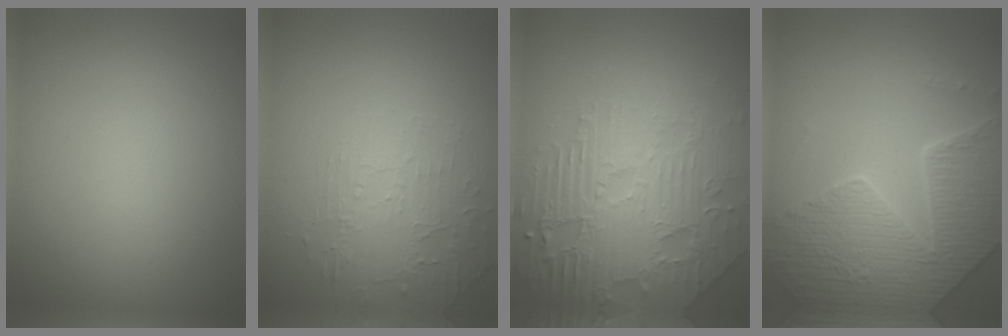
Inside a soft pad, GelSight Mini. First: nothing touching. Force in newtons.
{"total": 1.9, "press": 1.0, "slide": 1.6}
{"total": 8.1, "press": 5.9, "slide": 5.5}
{"total": 7.9, "press": 5.8, "slide": 5.5}